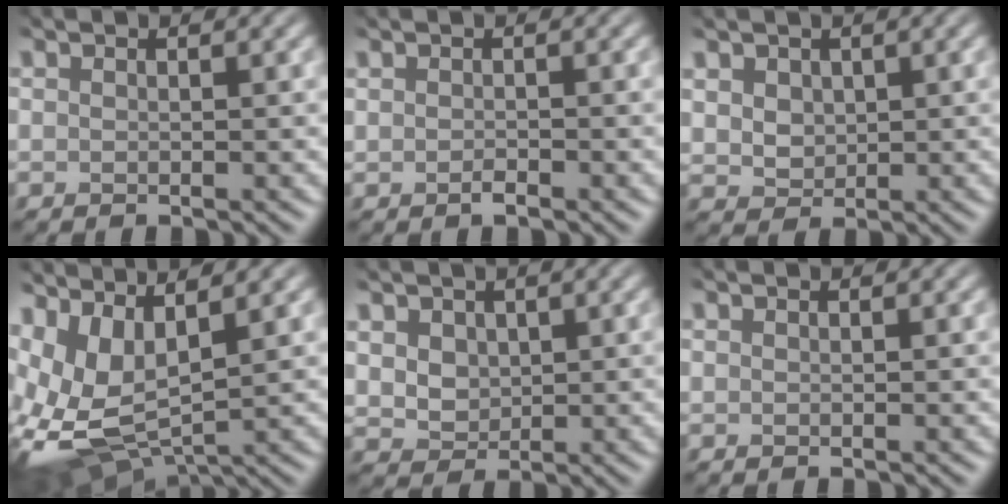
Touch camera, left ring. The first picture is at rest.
{"total": 0.8, "force": [-0.4, 0.3, 0.6], "torque": [-0.015, -0.004, -0.006]}
{"total": 2.2, "force": [0.6, 1.8, 1.2], "torque": [-0.037, -0.007, 0.018]}
{"total": 9.0, "force": [0.5, 4.9, 7.5], "torque": [-0.171, -0.015, 0.021]}
{"total": 2.8, "force": [0.7, 2.3, 1.4], "torque": [-0.051, -0.010, 0.028]}
{"total": 0.0}